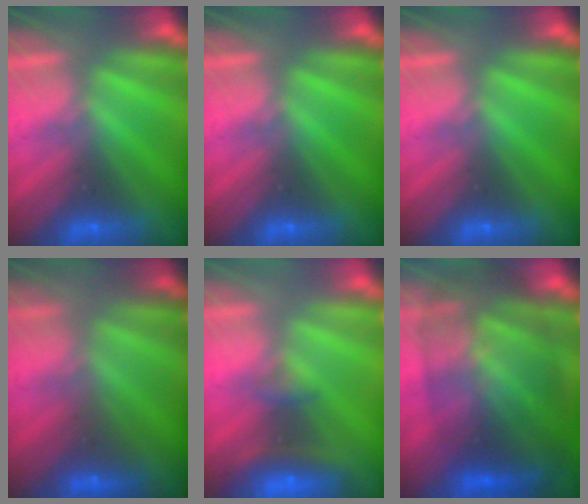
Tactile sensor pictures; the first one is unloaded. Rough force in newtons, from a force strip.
{"total": 0.0}
{"total": 0.0}
{"total": 2.4}
{"total": 7.8}
{"total": 8.9}